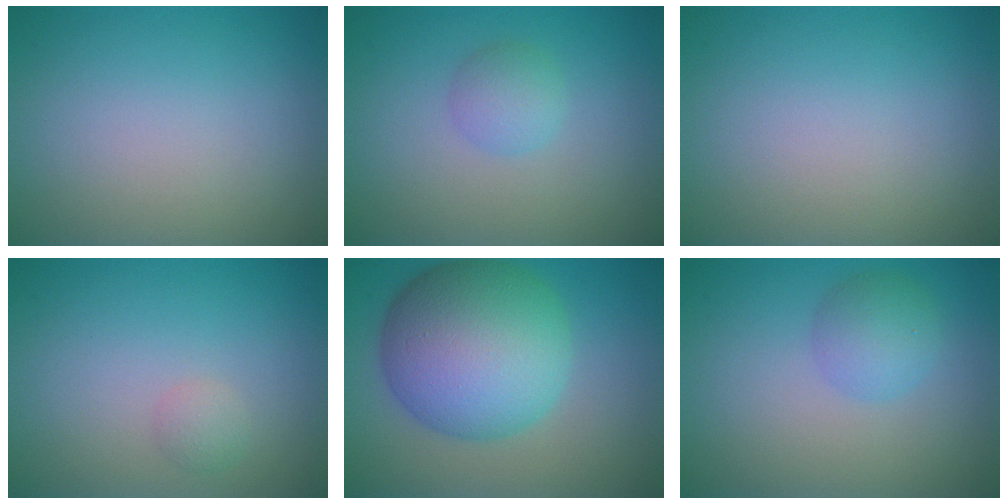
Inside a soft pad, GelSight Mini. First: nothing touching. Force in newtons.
{"total": 1.9, "press": 1.9, "slide": 0.1}
{"total": 0.0}
{"total": 1.0, "press": 1.0, "slide": 0.1}
{"total": 12.4, "press": 12.4, "slide": 0.1}
{"total": 2.7, "press": 2.7, "slide": 0.1}